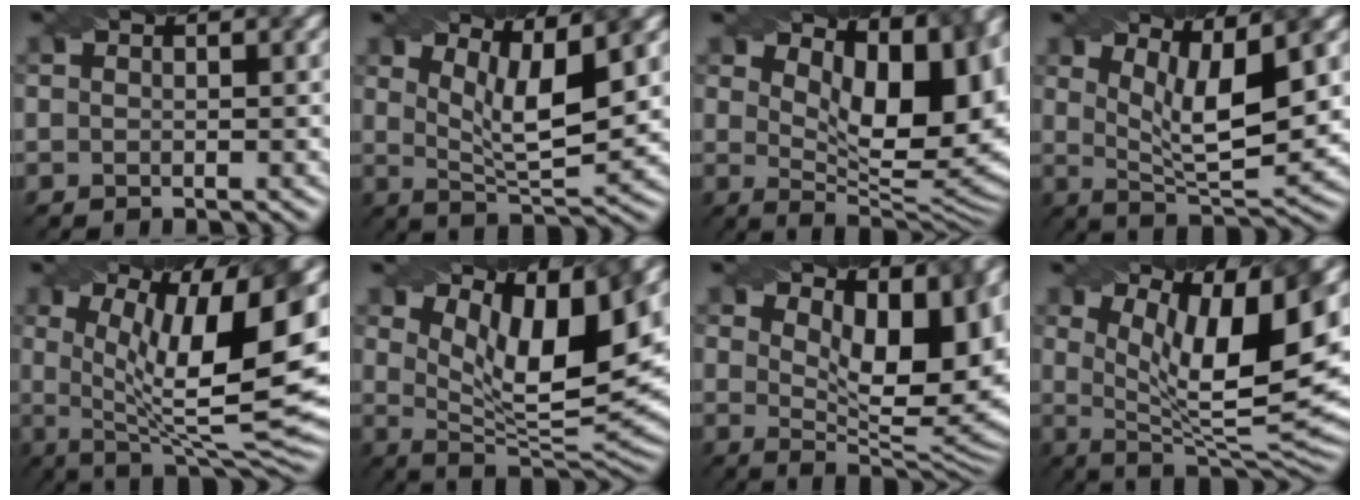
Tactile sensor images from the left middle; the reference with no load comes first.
{"total": 6.3, "force": [3.0, 1.7, 5.3], "torque": [-0.091, -0.005, 0.055]}
{"total": 12.4, "force": [4.8, 5.4, 10.1], "torque": [-0.123, 0.003, 0.075]}
{"total": 7.0, "force": [2.8, 1.9, 6.1], "torque": [-0.107, -0.008, 0.051]}
{"total": 14.4, "force": [2.3, 4.3, 13.5], "torque": [-0.200, -0.008, 0.041]}
{"total": 10.2, "force": [5.0, 3.0, 8.4], "torque": [-0.142, -0.006, 0.090]}
{"total": 10.5, "force": [4.7, 4.0, 8.5], "torque": [-0.120, -0.003, 0.077]}
{"total": 12.2, "force": [4.3, 3.4, 10.9], "torque": [-0.160, -0.009, 0.073]}